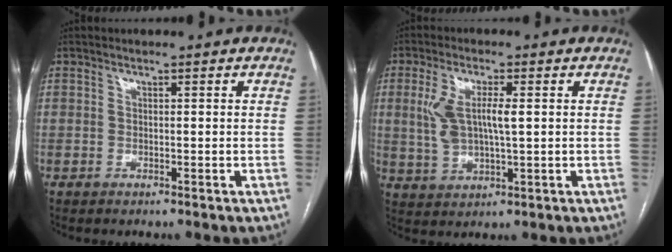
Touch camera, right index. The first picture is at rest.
{"total": 7.5, "force": [1.2, 2.4, 7.0], "torque": [-0.151, 0.009, 0.029]}